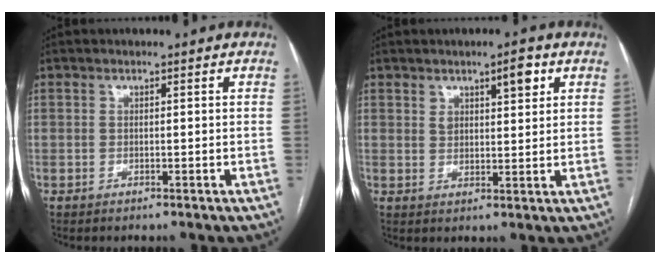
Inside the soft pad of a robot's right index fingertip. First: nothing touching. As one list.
[{"total": 4.7, "force": [2.6, 1.7, 3.4], "torque": [-0.056, 0.004, 0.043]}]